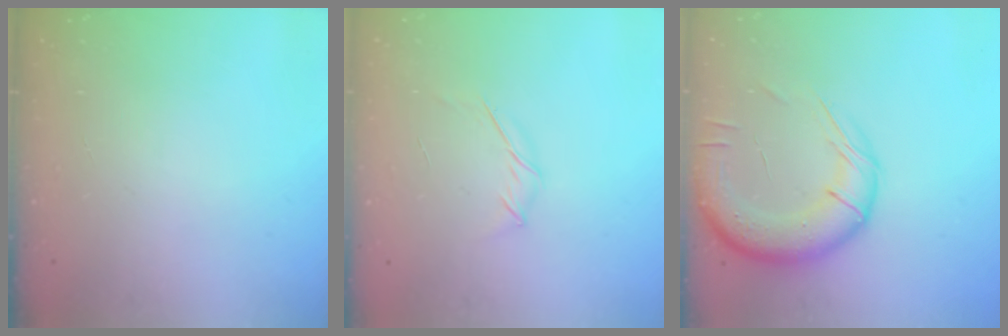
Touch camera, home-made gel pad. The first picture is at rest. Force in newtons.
{"total": 3.8, "press": 3.7, "slide": 0.9}
{"total": 15.7, "press": 15.3, "slide": 3.2}